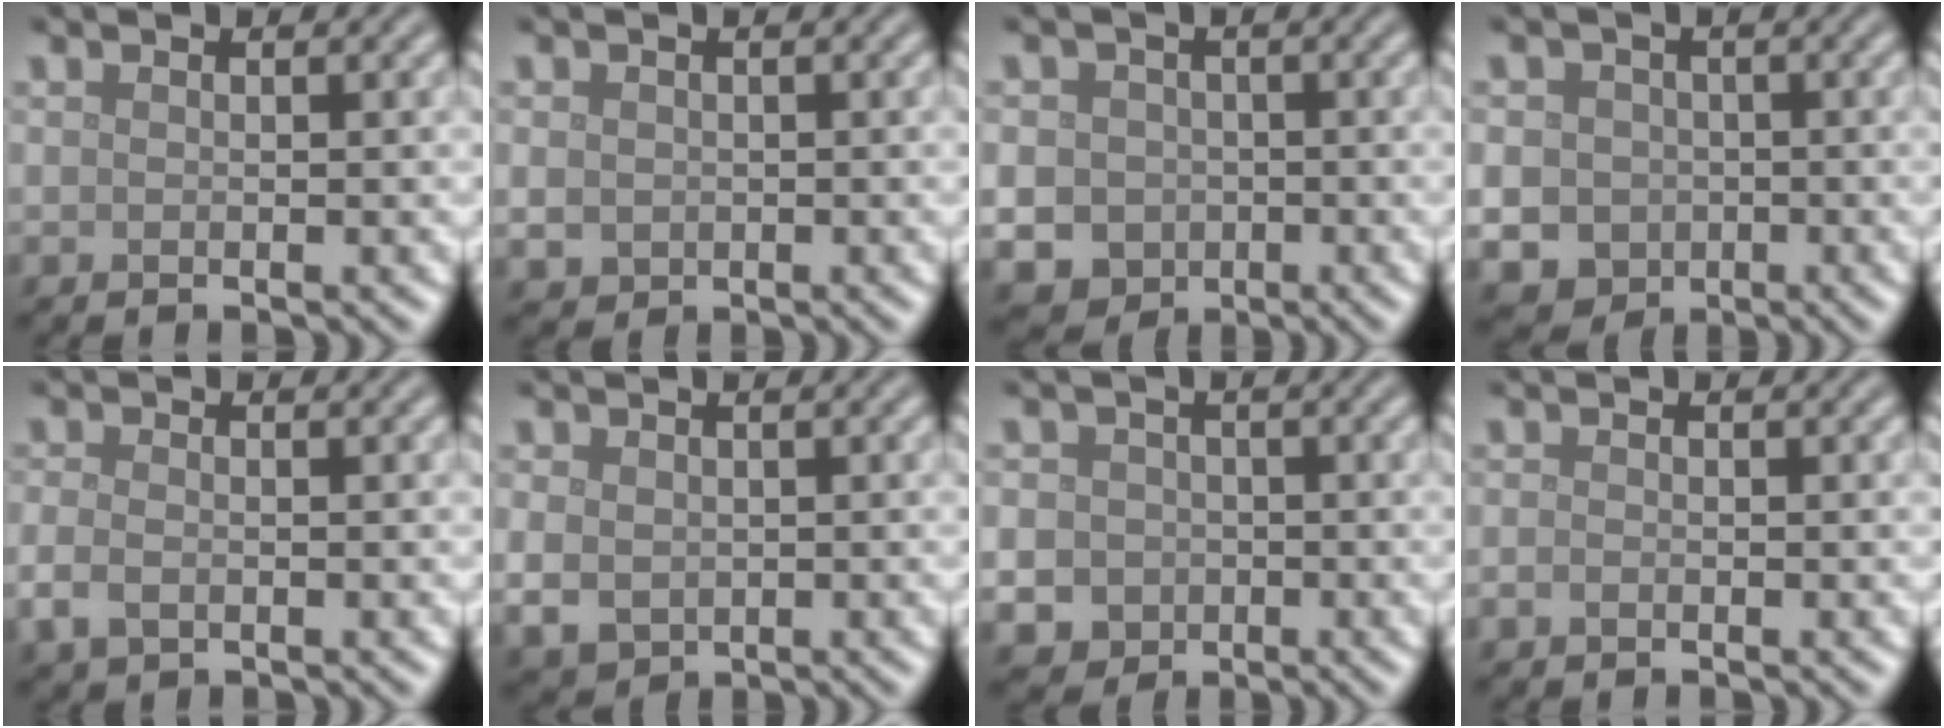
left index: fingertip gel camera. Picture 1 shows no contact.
{"total": 1.6, "force": [0.0, 1.5, 0.6], "torque": [-0.012, -0.005, 0.000]}
{"total": 8.5, "force": [-1.6, 8.0, 2.3], "torque": [-0.052, -0.006, -0.060]}
{"total": 7.9, "force": [-1.2, 7.5, 2.2], "torque": [-0.050, -0.004, -0.054]}
{"total": 2.3, "force": [-0.8, 1.6, 1.5], "torque": [-0.035, -0.006, -0.019]}
{"total": 2.5, "force": [0.0, 2.1, 1.4], "torque": [-0.031, -0.007, 0.004]}
{"total": 7.2, "force": [-1.3, 6.8, 1.9], "torque": [-0.038, -0.005, -0.052]}
{"total": 0.7, "force": [-0.4, 0.5, 0.4], "torque": [-0.007, -0.003, -0.008]}